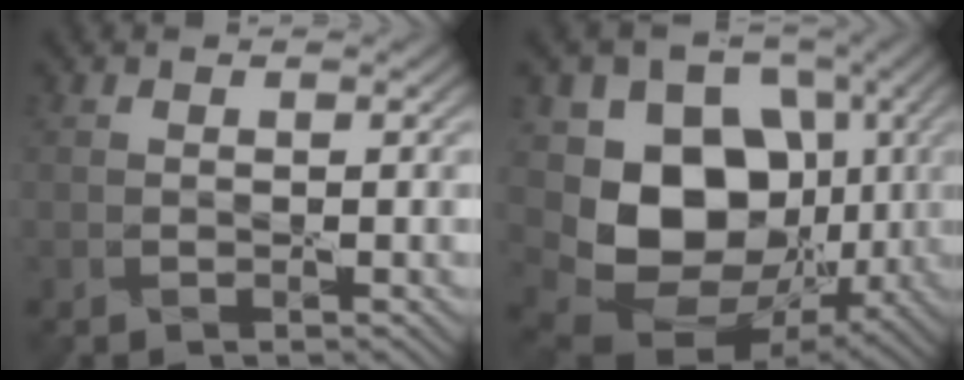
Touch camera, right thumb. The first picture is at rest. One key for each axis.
{"total": 13.7, "fx": -0.2, "fy": 10.9, "fz": 8.3, "tx": -0.148, "ty": -0.021, "tz": -0.006}